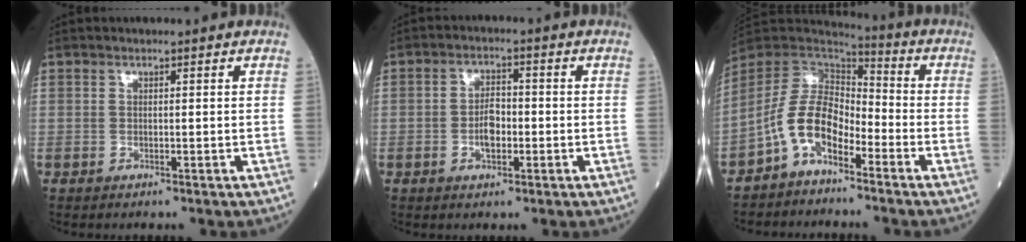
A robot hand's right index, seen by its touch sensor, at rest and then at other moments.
{"total": 3.8, "force": [-1.0, 2.0, 3.1], "torque": [-0.057, 0.006, -0.019]}
{"total": 9.2, "force": [-4.8, 4.6, 6.4], "torque": [-0.138, 0.022, -0.099]}